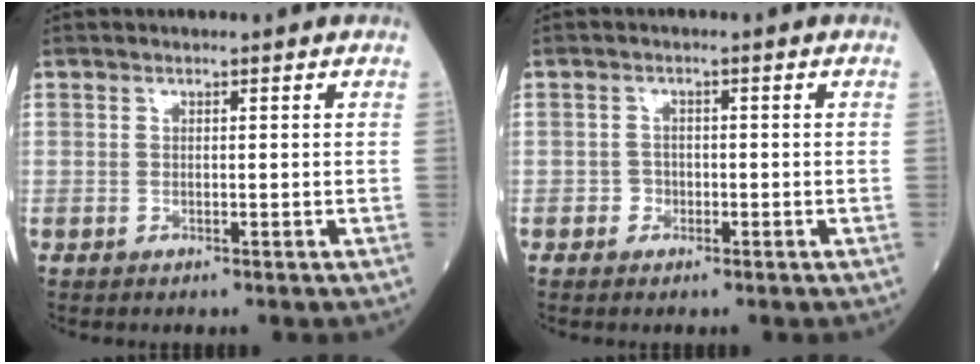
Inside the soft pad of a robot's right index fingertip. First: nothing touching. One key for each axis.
{"total": 1.6, "fx": -0.8, "fy": 1.3, "fz": 0.3, "tx": 0.004, "ty": 0.009, "tz": -0.016}